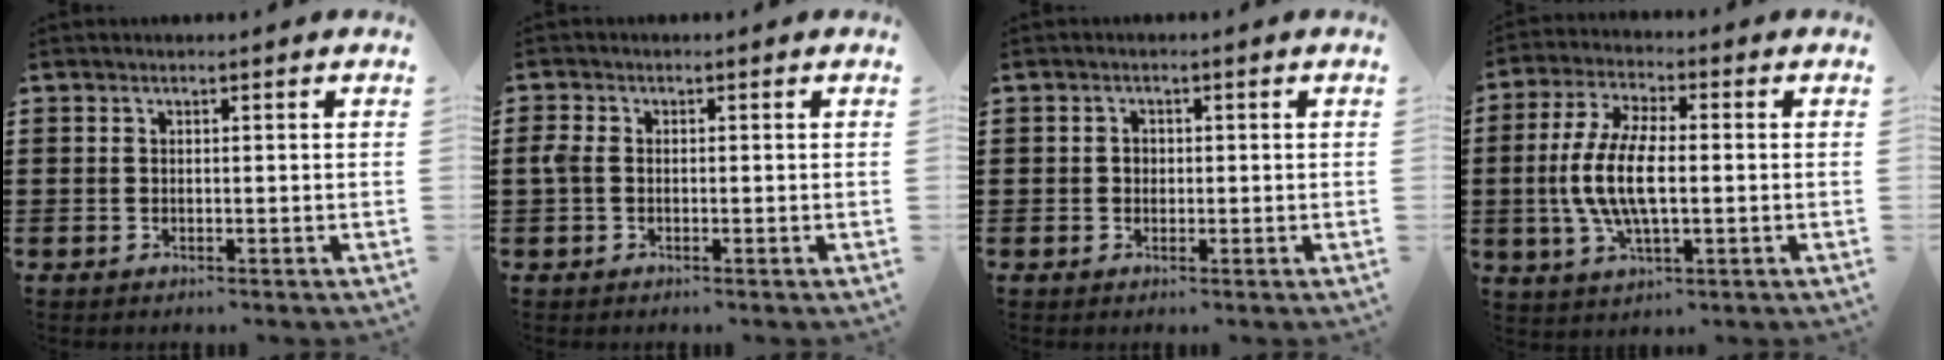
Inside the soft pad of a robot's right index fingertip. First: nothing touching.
{"total": 2.2, "force": [-0.2, 1.5, 1.6], "torque": [-0.056, -0.003, -0.011]}
{"total": 1.1, "force": [-0.1, 1.0, 0.5], "torque": [-0.012, 0.004, -0.002]}
{"total": 9.9, "force": [-0.9, 3.7, 9.1], "torque": [-0.207, -0.012, -0.023]}